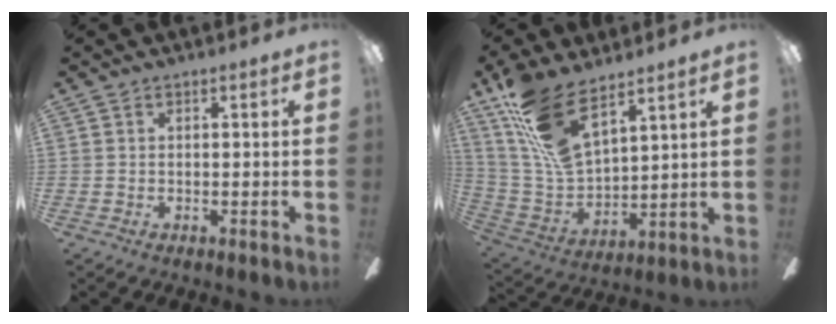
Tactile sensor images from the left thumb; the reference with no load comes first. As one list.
[{"total": 16.7, "force": [11.4, 6.5, 10.3], "torque": [-0.239, -0.062, 0.205]}]